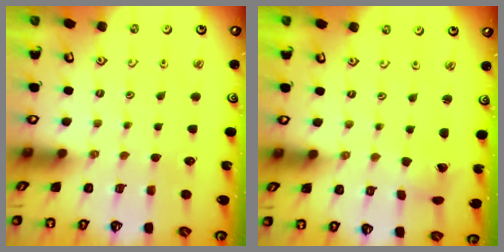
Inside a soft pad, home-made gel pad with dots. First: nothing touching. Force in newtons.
{"total": 1.1, "press": 1.0, "slide": 0.1}